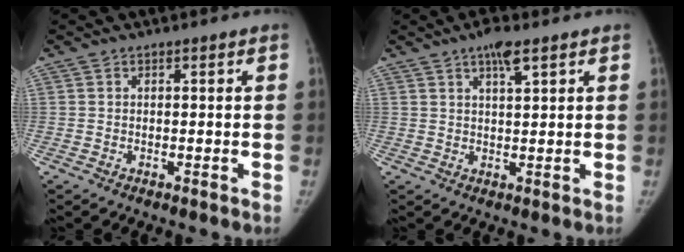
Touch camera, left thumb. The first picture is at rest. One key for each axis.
{"total": 4.3, "fx": 2.6, "fy": 1.0, "fz": 3.2, "tx": -0.054, "ty": -0.008, "tz": 0.044}